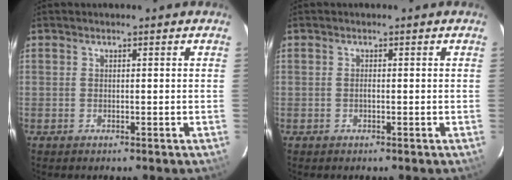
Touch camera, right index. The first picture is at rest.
{"total": 0.6, "force": [-0.3, 0.3, 0.4], "torque": [-0.009, 0.000, -0.004]}